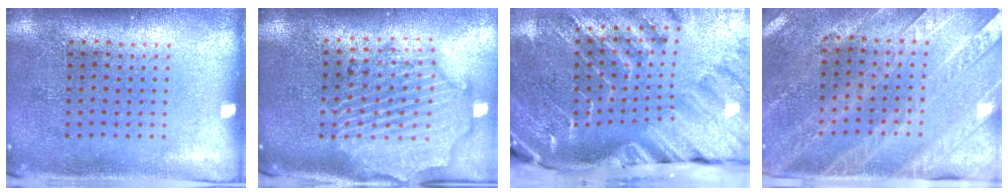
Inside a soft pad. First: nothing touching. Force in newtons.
{"total": 3.0, "press": 2.6, "slide": 1.5}
{"total": 4.2, "press": 3.2, "slide": 2.8}
{"total": 2.7, "press": 2.4, "slide": 1.2}